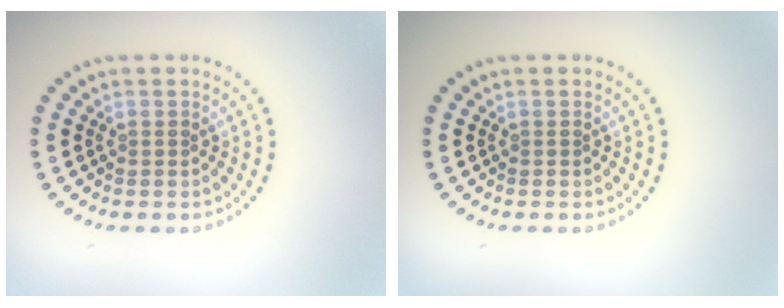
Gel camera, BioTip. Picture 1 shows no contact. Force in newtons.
{"total": 0.0}